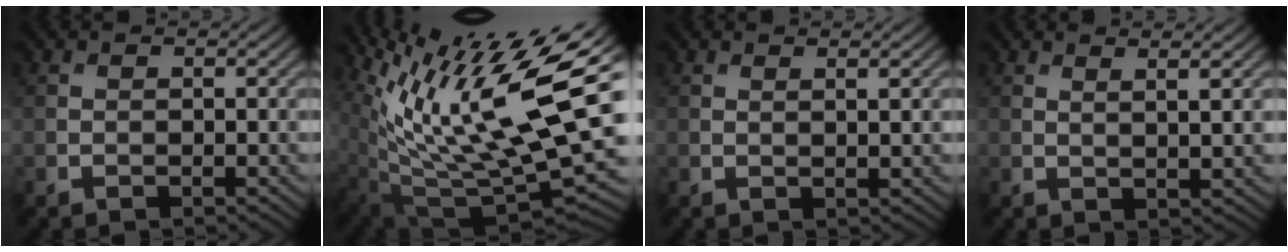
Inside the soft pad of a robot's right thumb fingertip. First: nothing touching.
{"total": 16.4, "force": [7.0, 5.2, 13.9], "torque": [-0.273, 0.010, 0.128]}
{"total": 2.1, "force": [0.9, 0.5, 1.8], "torque": [-0.025, 0.004, 0.016]}
{"total": 3.3, "force": [1.5, 0.4, 2.8], "torque": [-0.047, 0.005, 0.030]}